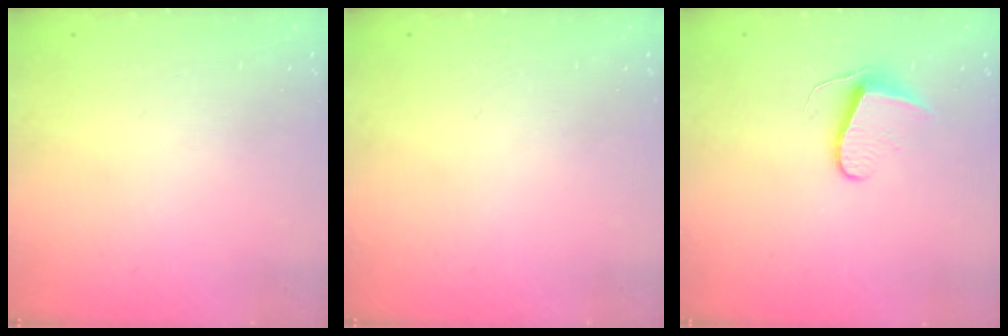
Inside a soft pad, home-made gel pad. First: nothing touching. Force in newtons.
{"total": 0.0}
{"total": 7.0, "press": 7.0, "slide": 0.6}